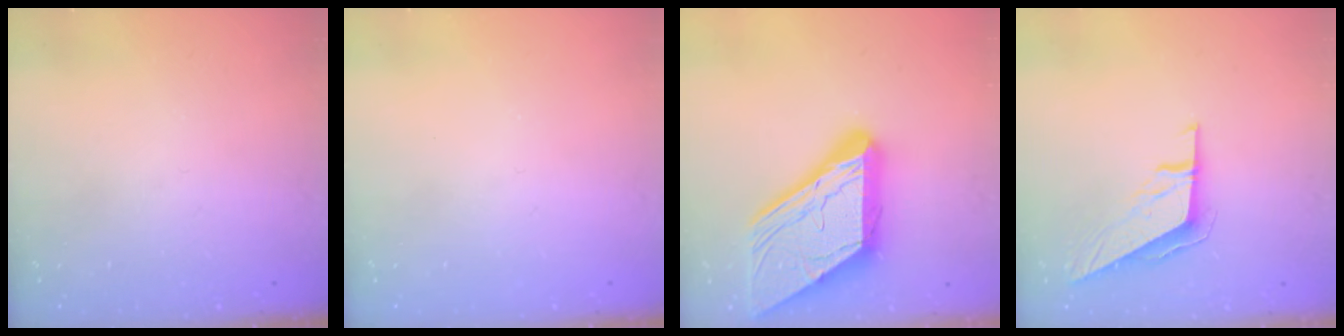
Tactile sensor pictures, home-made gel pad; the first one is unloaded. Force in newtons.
{"total": 0.0}
{"total": 23.0, "press": 22.9, "slide": 2.4}
{"total": 8.6, "press": 8.6, "slide": 0.2}